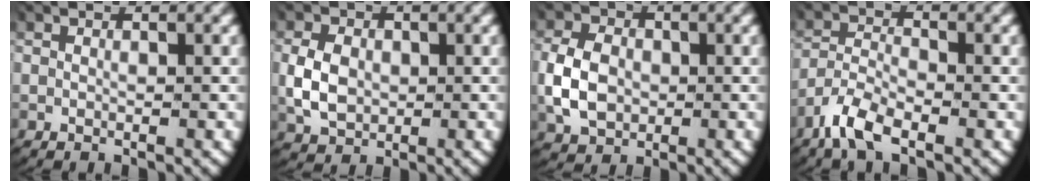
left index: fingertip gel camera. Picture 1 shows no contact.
{"total": 4.2, "force": [-0.1, 3.5, 2.5], "torque": [-0.058, -0.012, 0.009]}
{"total": 4.9, "force": [-0.3, 3.9, 2.9], "torque": [-0.064, -0.007, 0.000]}
{"total": 4.1, "force": [-2.7, 2.1, 2.3], "torque": [-0.060, -0.013, -0.047]}